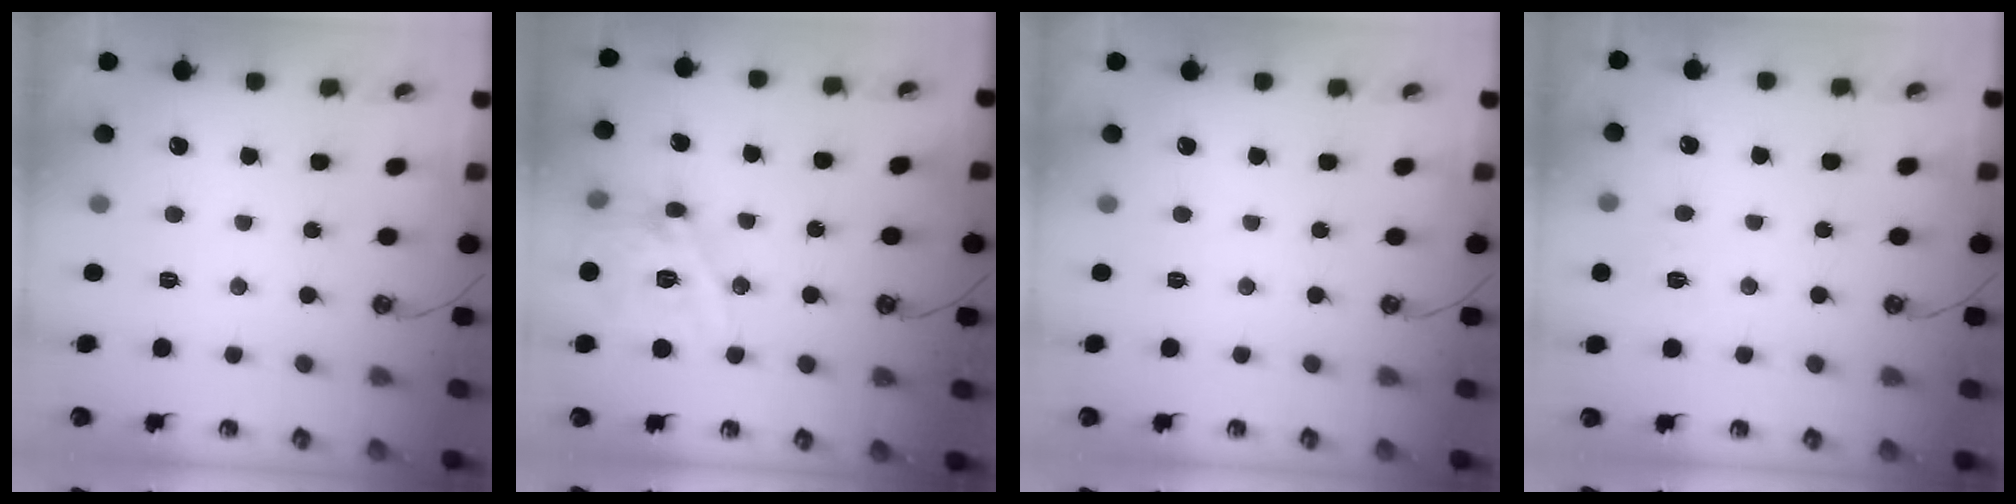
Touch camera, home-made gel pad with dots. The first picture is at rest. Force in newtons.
{"total": 16.5, "press": 16.4, "slide": 2.2}
{"total": 0.0}
{"total": 6.6, "press": 6.6, "slide": 0.6}